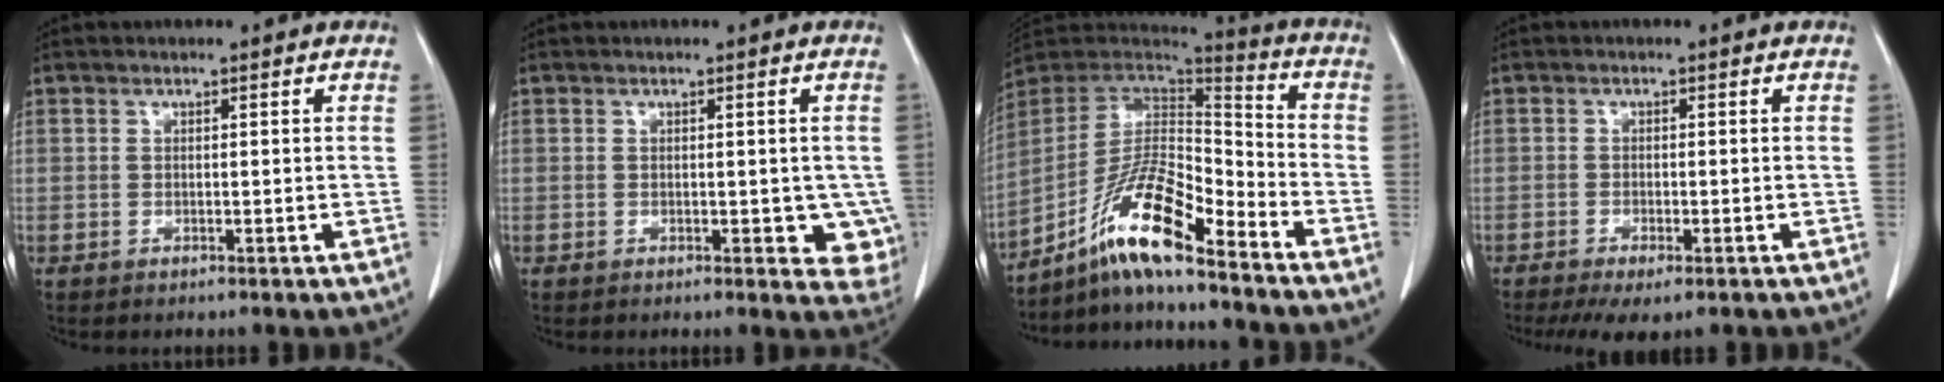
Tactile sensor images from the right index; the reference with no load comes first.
{"total": 6.1, "force": [-0.8, 2.9, 5.4], "torque": [-0.043, -0.009, -0.007]}
{"total": 14.1, "force": [-9.7, 1.7, 10.1], "torque": [-0.188, 0.009, -0.176]}
{"total": 5.4, "force": [-3.8, 1.4, 3.6], "torque": [-0.057, -0.014, -0.055]}